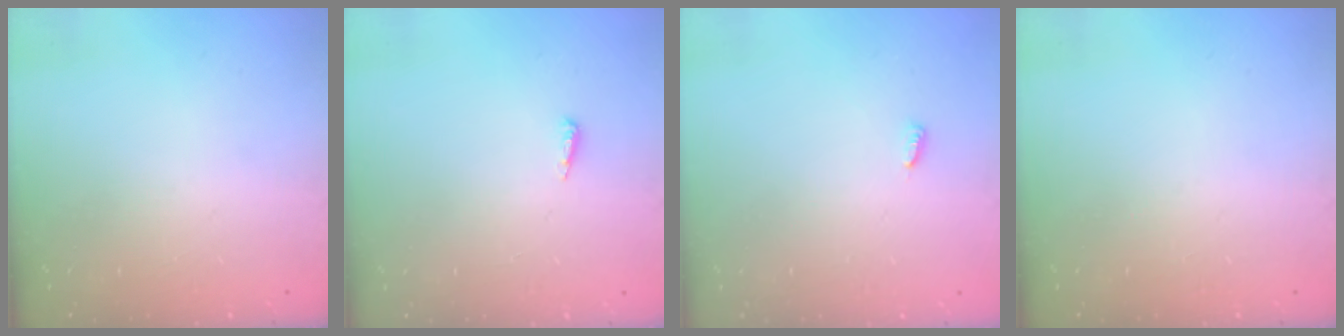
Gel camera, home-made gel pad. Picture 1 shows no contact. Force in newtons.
{"total": 4.1, "press": 4.0, "slide": 0.8}
{"total": 3.2, "press": 3.2, "slide": 0.5}
{"total": 0.0}